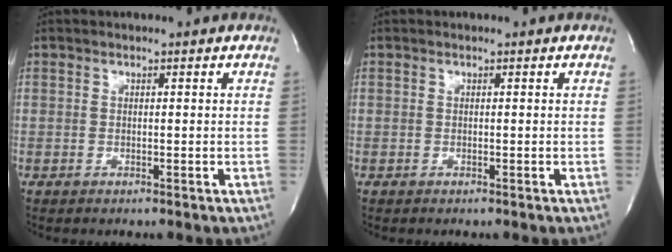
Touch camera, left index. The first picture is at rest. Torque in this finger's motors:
{"motor_torque": [0.01, -0.01, 0.00, 0.00]}